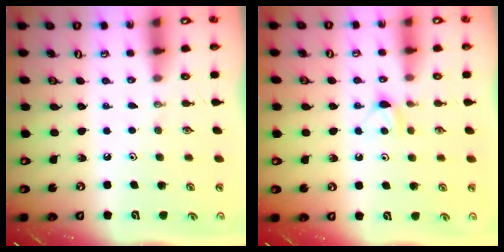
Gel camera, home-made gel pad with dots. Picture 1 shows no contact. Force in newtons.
{"total": 6.0, "press": 6.0, "slide": 0.7}